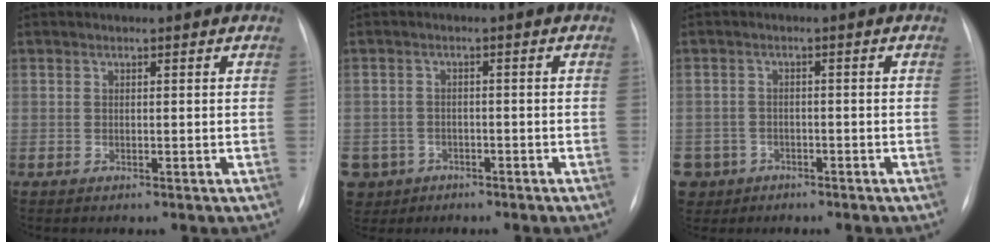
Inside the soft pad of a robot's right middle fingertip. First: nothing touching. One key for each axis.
{"total": 8.4, "fx": -4.2, "fy": 7.1, "fz": 1.5, "tx": -0.055, "ty": 0.007, "tz": -0.064}
{"total": 7.4, "fx": -4.0, "fy": 6.2, "fz": 0.9, "tx": -0.037, "ty": 0.007, "tz": -0.062}